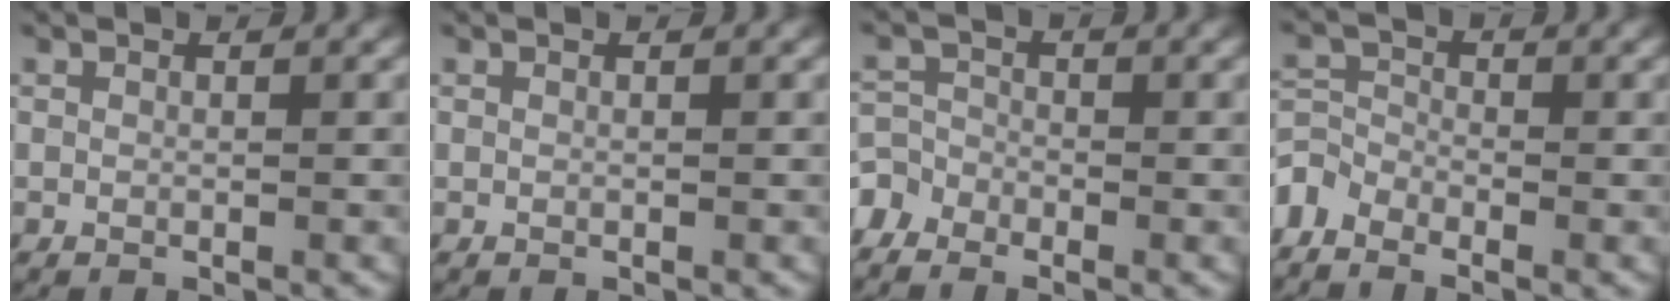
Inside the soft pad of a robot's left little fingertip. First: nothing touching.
{"total": 0.0}
{"total": 3.6, "force": [-2.9, 2.1, 0.5], "torque": [0.001, -0.002, -0.057]}
{"total": 3.2, "force": [-2.7, 1.5, 0.9], "torque": [-0.021, -0.001, -0.070]}